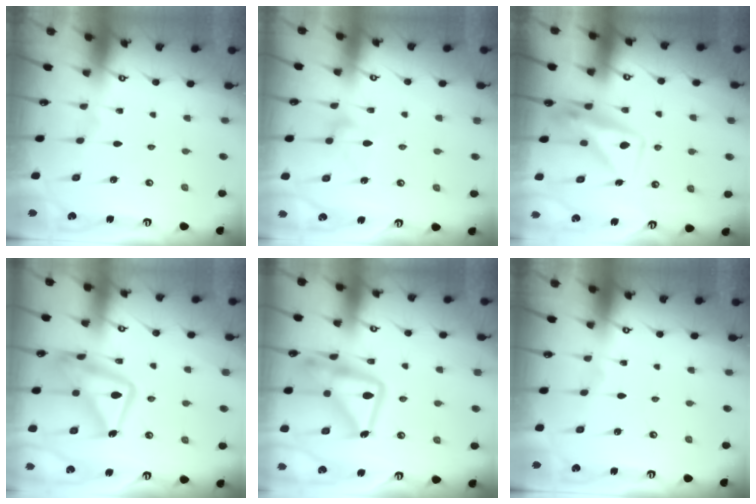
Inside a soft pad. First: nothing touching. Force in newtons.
{"total": 9.7, "press": 9.7, "slide": 0.5}
{"total": 10.7, "press": 10.6, "slide": 0.5}
{"total": 17.0, "press": 16.9, "slide": 1.2}
{"total": 21.2, "press": 21.1, "slide": 1.6}
{"total": 0.0}